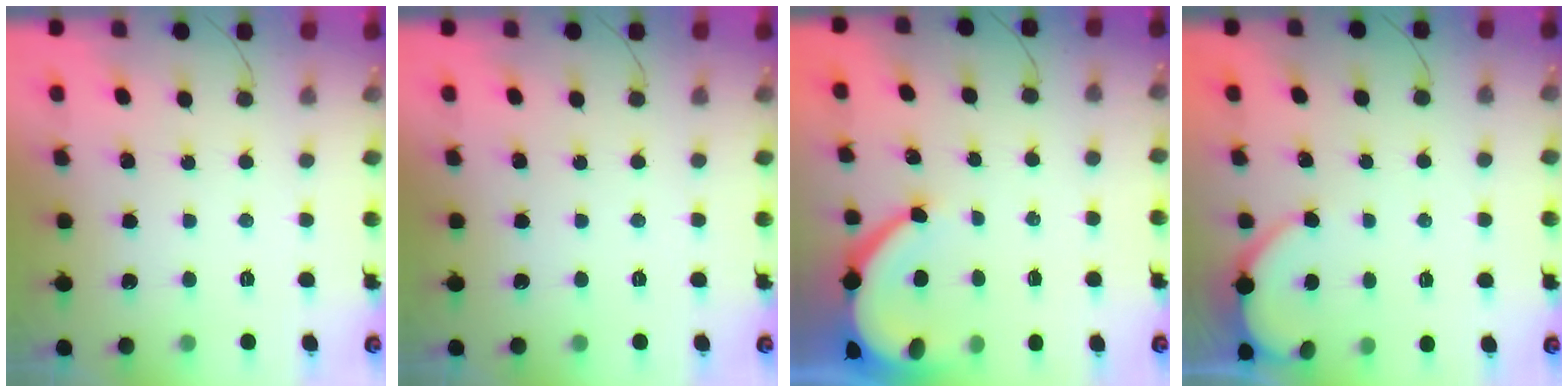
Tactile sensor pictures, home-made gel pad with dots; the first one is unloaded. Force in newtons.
{"total": 0.0}
{"total": 7.7, "press": 7.6, "slide": 0.8}
{"total": 2.9, "press": 2.8, "slide": 0.4}